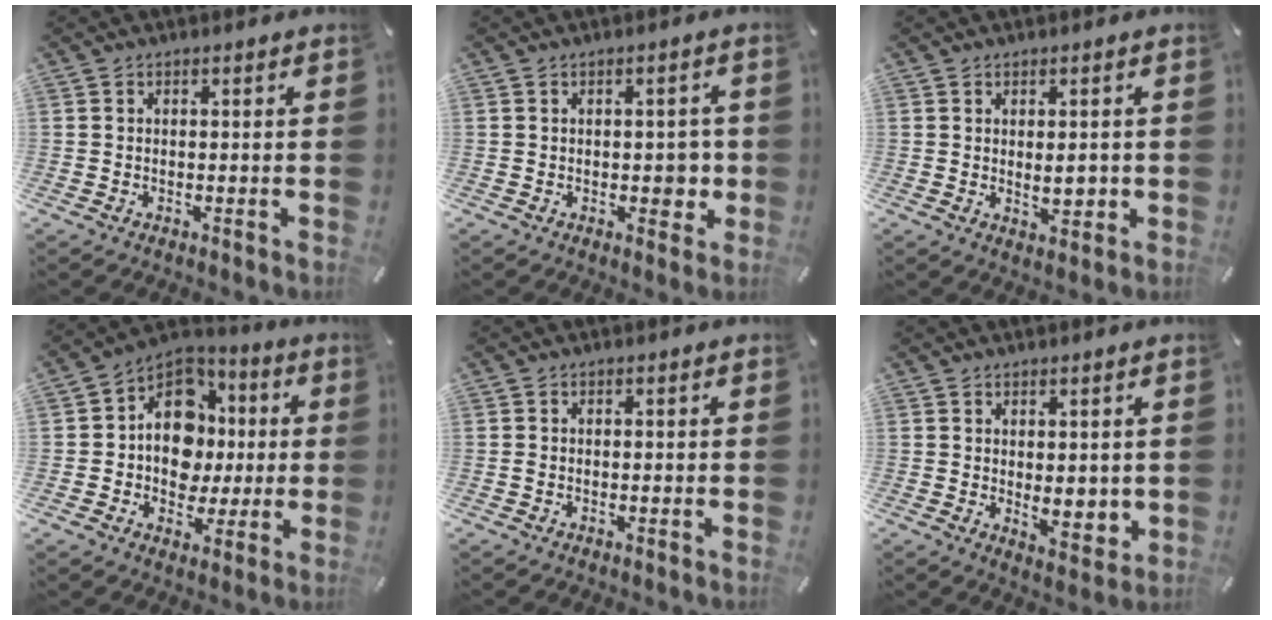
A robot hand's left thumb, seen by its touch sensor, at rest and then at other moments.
{"total": 4.4, "force": [-0.5, 2.7, 3.4], "torque": [-0.026, -0.005, -0.013]}
{"total": 4.0, "force": [0.3, 2.2, 3.3], "torque": [-0.048, -0.001, 0.002]}
{"total": 14.3, "force": [-0.1, 12.3, 7.3], "torque": [-0.122, 0.004, 0.003]}
{"total": 0.7, "force": [-0.3, 0.4, 0.5], "torque": [-0.008, 0.000, -0.006]}
{"total": 4.6, "force": [1.3, 3.0, 3.2], "torque": [-0.037, -0.007, 0.025]}